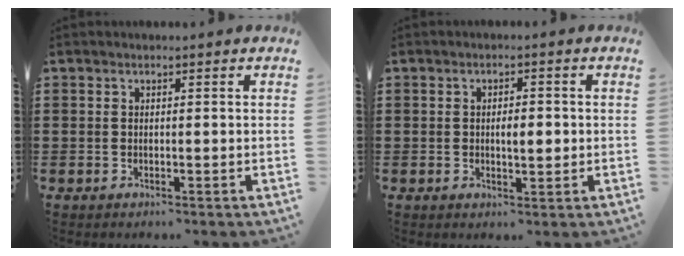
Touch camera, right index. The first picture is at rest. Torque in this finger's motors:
{"motor_torque": [0.78, 0.04, 0.11, 0.07]}